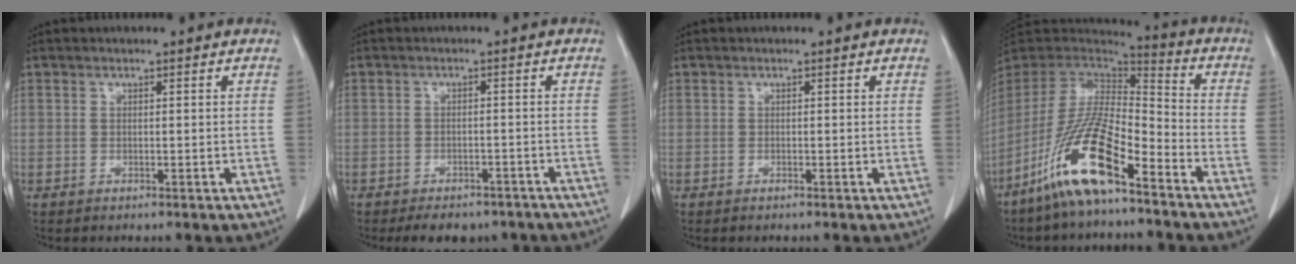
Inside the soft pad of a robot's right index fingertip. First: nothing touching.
{"total": 7.5, "force": [-6.1, 3.6, 2.3], "torque": [-0.019, 0.003, -0.073]}
{"total": 0.0}
{"total": 15.7, "force": [-9.6, 2.5, 12.2], "torque": [-0.247, -0.019, -0.181]}